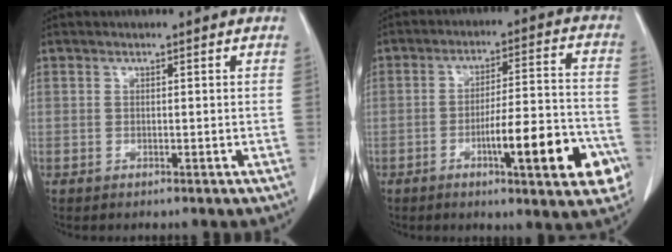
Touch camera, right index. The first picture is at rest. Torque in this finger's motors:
{"motor_torque": [1.34, -0.80, 0.53, 0.09]}